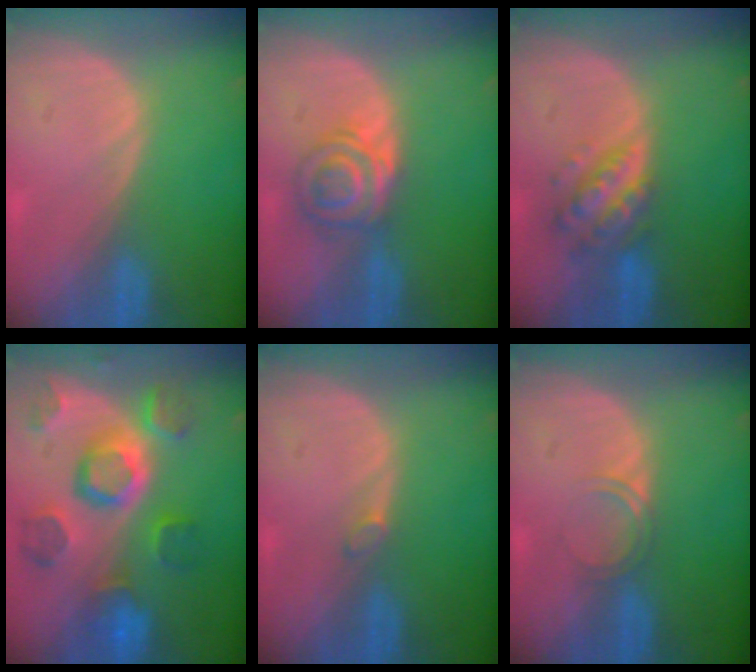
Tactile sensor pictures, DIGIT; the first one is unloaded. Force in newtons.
{"total": 6.0, "press": 5.6, "slide": 2.2}
{"total": 6.3, "press": 5.6, "slide": 2.8}
{"total": 11.6, "press": 10.1, "slide": 5.6}
{"total": 0.9, "press": 0.9, "slide": 0.3}
{"total": 2.0, "press": 2.0, "slide": 0.2}